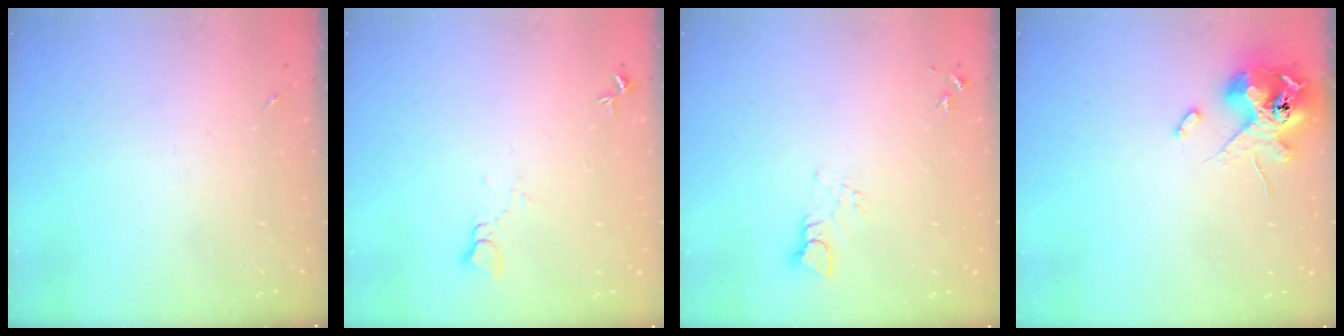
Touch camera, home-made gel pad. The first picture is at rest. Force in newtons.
{"total": 3.3, "press": 3.3, "slide": 0.3}
{"total": 3.1, "press": 3.1, "slide": 0.3}
{"total": 12.7, "press": 12.5, "slide": 2.1}